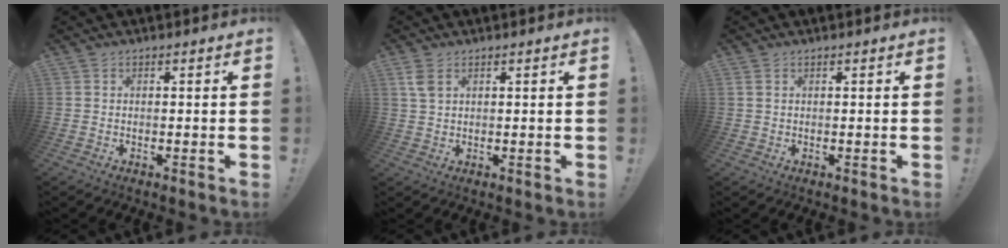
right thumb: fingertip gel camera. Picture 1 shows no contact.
{"total": 4.0, "force": [2.0, 2.2, 2.7], "torque": [-0.049, -0.005, 0.038]}
{"total": 1.2, "force": [0.7, 0.6, 0.7], "torque": [-0.021, 0.003, 0.015]}